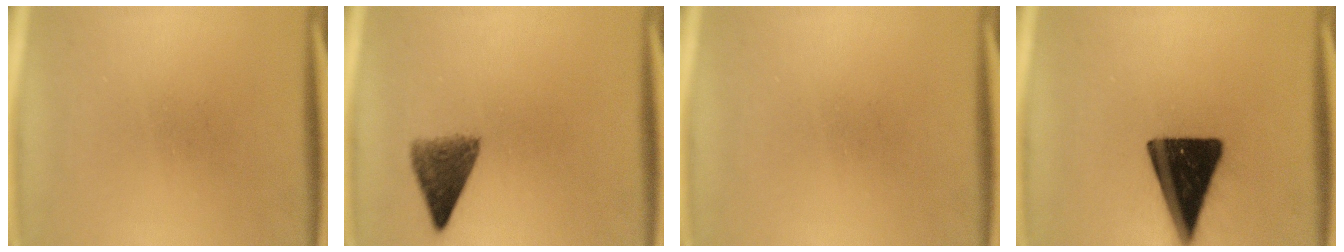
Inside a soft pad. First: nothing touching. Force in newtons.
{"total": 5.4}
{"total": 0.0}
{"total": 17.8}